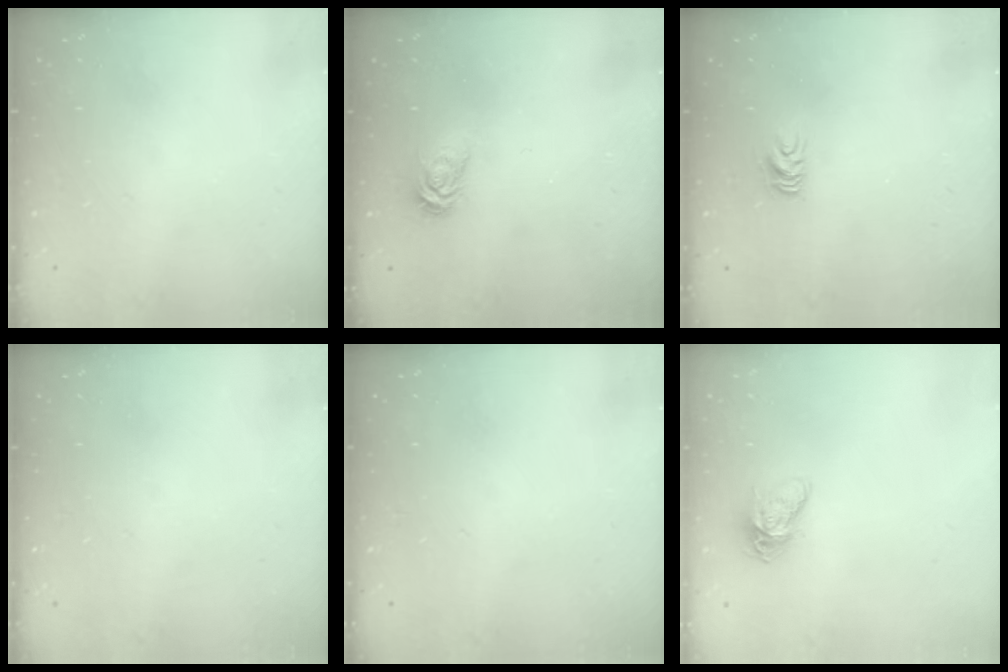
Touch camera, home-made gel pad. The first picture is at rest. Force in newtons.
{"total": 5.0, "press": 5.0, "slide": 0.1}
{"total": 5.7, "press": 5.7, "slide": 0.6}
{"total": 0.0}
{"total": 0.0}
{"total": 8.4, "press": 8.4, "slide": 0.3}